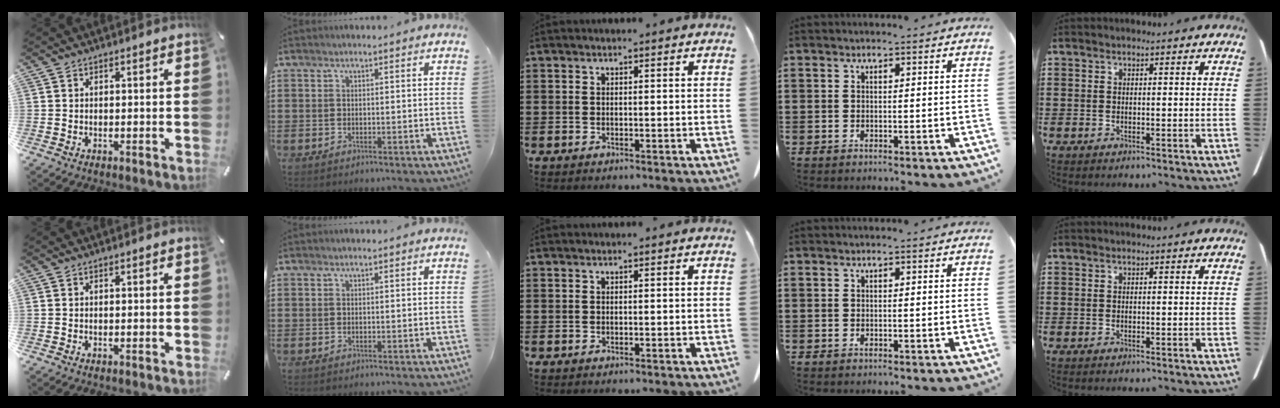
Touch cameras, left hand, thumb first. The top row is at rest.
{}